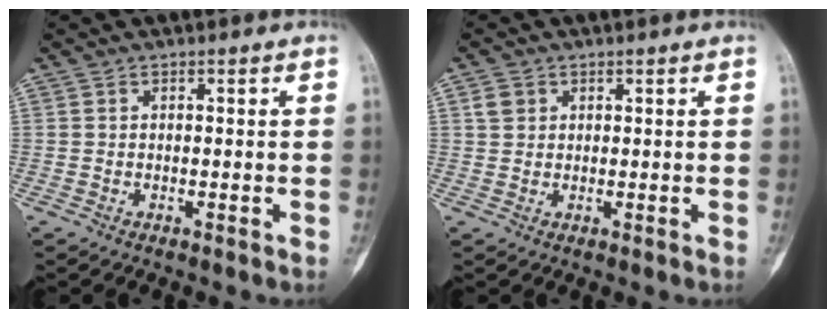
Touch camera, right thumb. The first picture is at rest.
{"total": 2.3, "force": [0.9, 2.0, 0.9], "torque": [-0.010, -0.001, 0.017]}